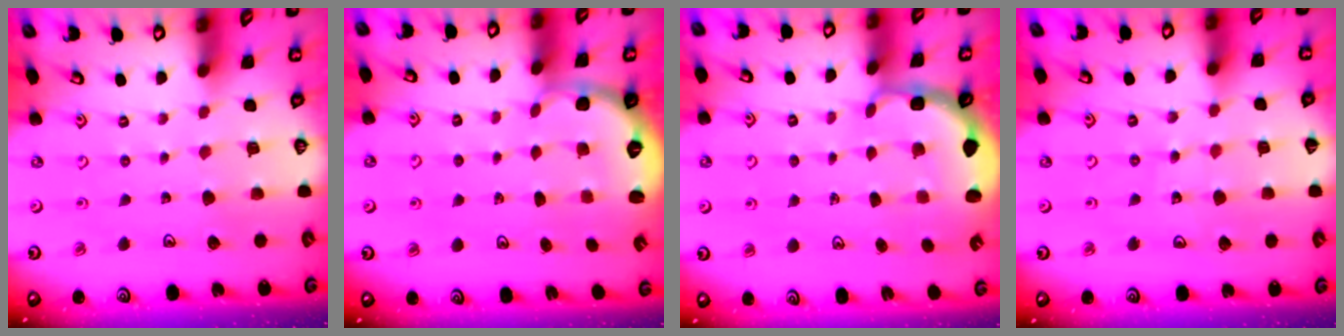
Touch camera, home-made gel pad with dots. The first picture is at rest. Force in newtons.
{"total": 3.5, "press": 2.8, "slide": 2.2}
{"total": 3.0, "press": 2.0, "slide": 2.2}
{"total": 7.0, "press": 6.7, "slide": 2.0}